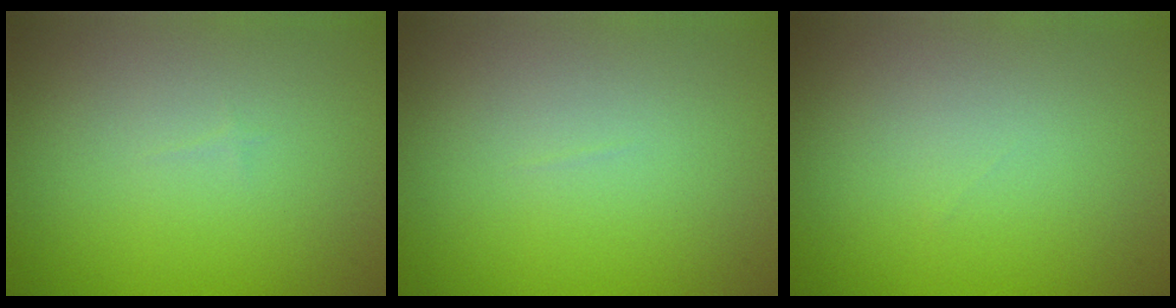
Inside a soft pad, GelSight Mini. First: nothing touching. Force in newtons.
{"total": 0.0}
{"total": 0.0}